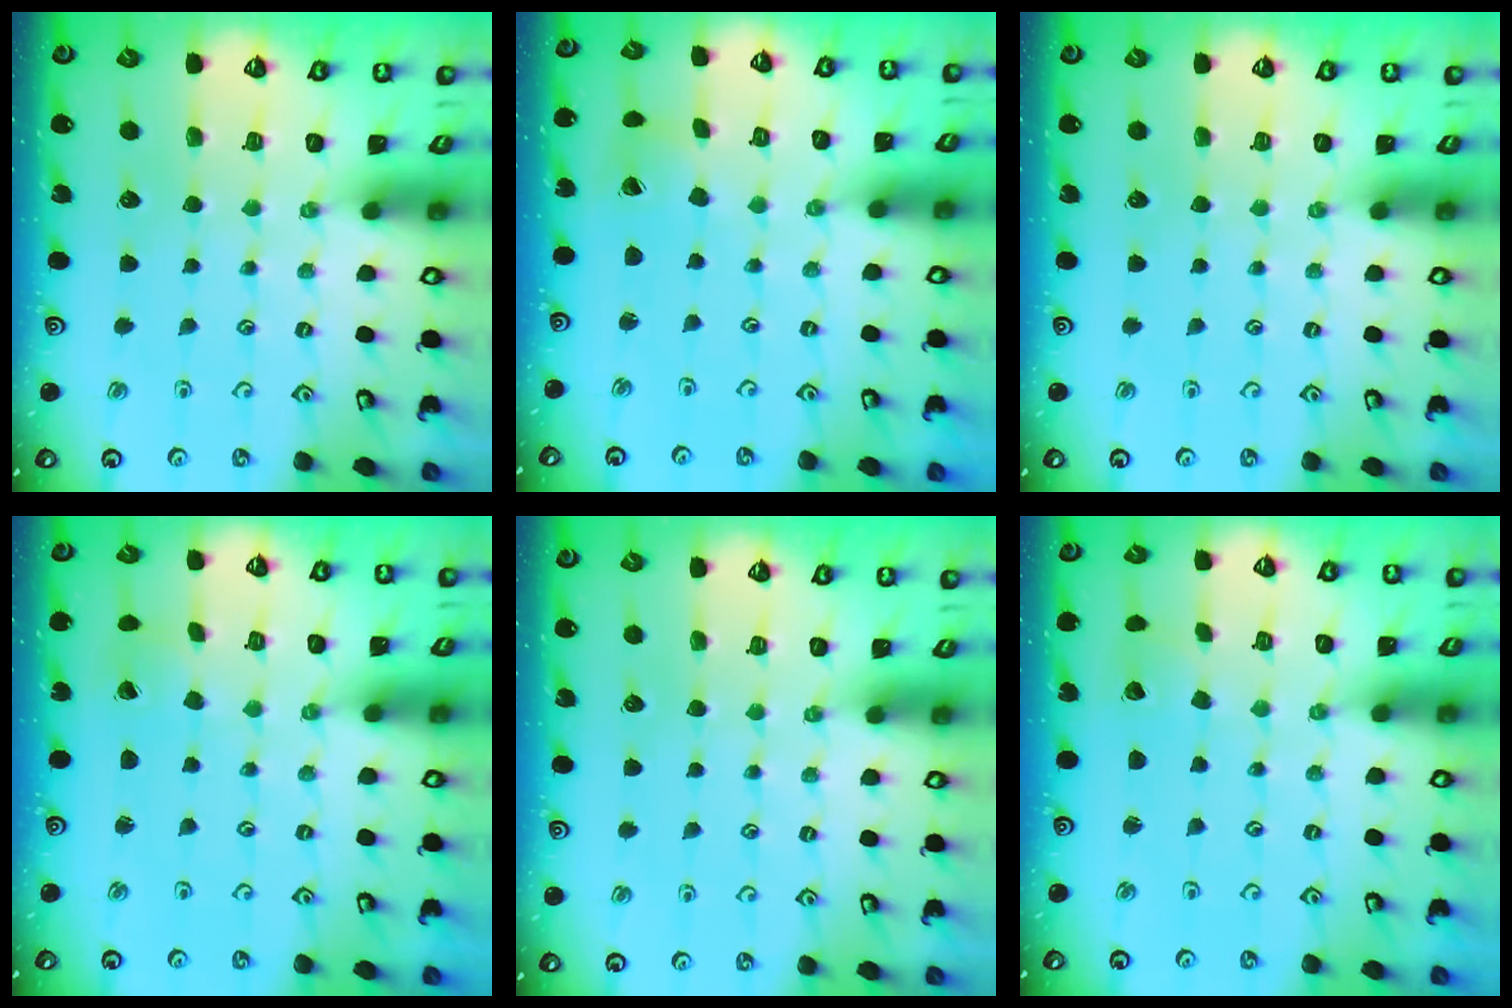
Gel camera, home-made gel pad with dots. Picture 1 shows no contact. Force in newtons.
{"total": 2.7, "press": 2.7, "slide": 0.4}
{"total": 0.0}
{"total": 1.1, "press": 1.1, "slide": 0.1}
{"total": 0.0}
{"total": 2.6, "press": 2.6, "slide": 0.1}